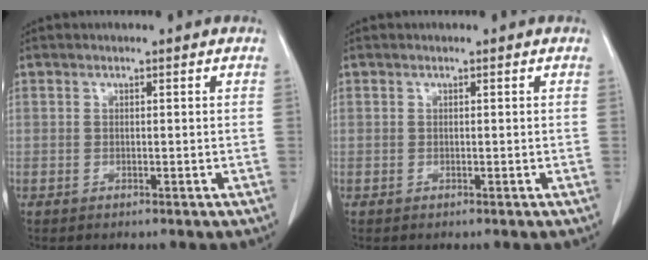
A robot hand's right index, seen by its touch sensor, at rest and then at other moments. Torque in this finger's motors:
{"motor_torque": [0.00, 0.00, 0.01, 0.00]}